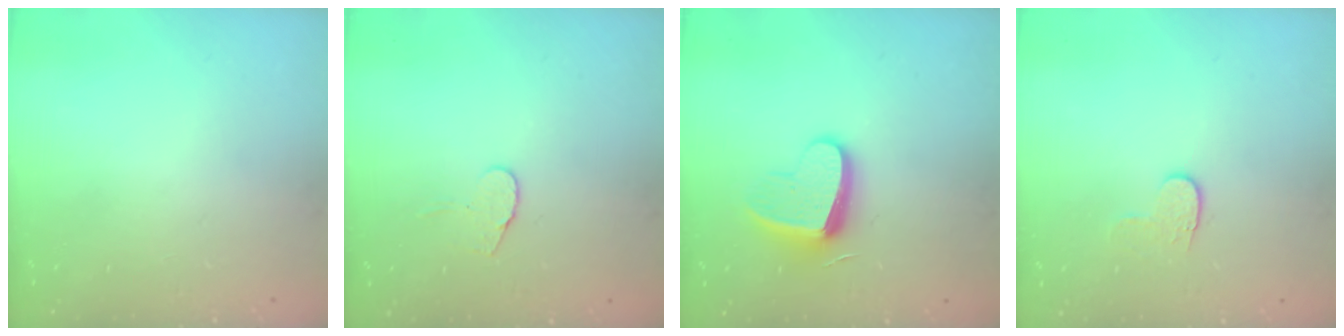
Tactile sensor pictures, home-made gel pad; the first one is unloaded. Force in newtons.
{"total": 5.6, "press": 5.6, "slide": 0.4}
{"total": 11.6, "press": 11.6, "slide": 0.5}
{"total": 3.8, "press": 3.8, "slide": 0.5}